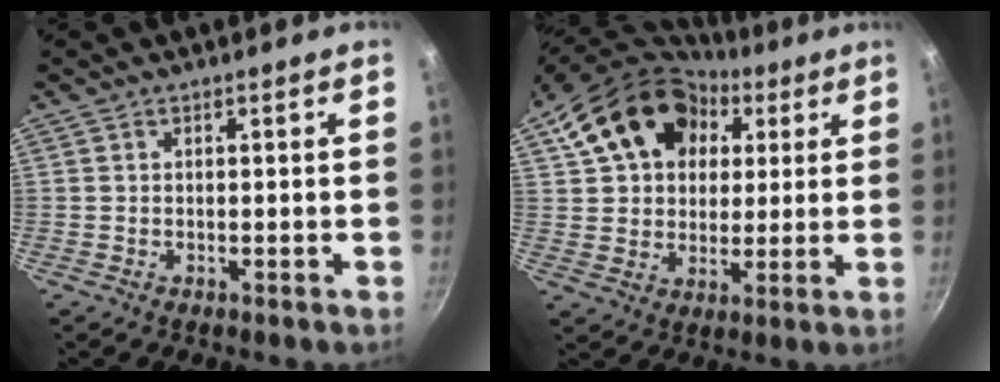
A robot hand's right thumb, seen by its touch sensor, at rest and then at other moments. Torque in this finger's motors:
{"motor_torque": [1.48, 2.28, 0.17, -0.01, 0.14]}